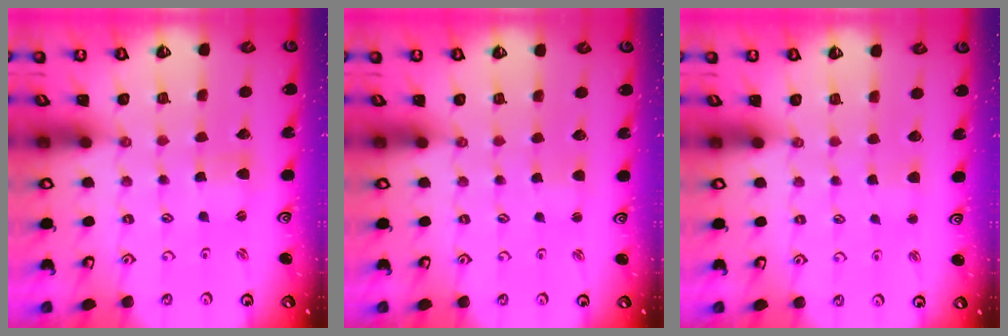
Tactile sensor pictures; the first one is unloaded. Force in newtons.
{"total": 1.6, "press": 1.6, "slide": 0.3}
{"total": 2.1, "press": 2.0, "slide": 0.3}